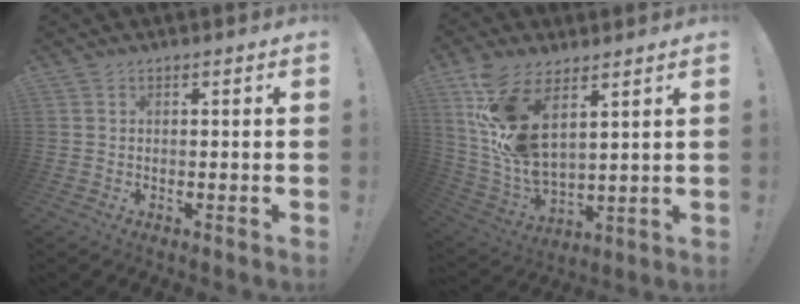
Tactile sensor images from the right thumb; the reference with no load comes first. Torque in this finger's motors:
{"motor_torque": [1.50, 3.51, 0.92, -0.19, 0.36]}